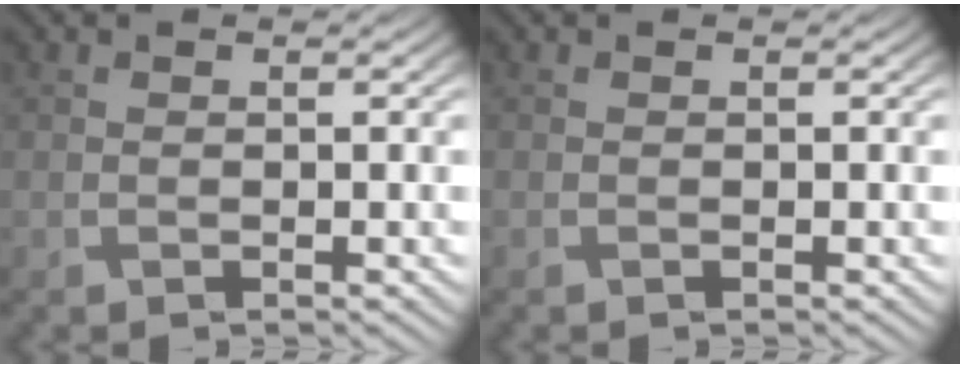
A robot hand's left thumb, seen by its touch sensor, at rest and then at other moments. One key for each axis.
{"total": 0.0}